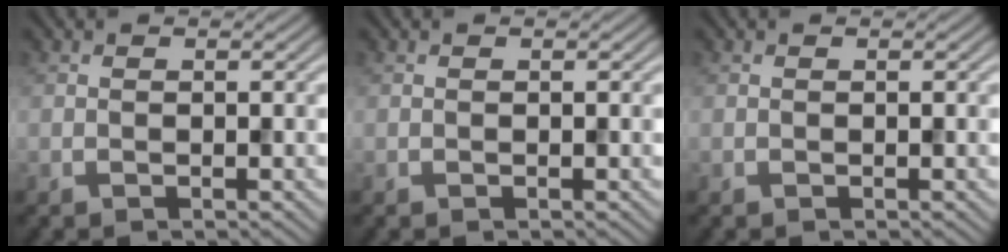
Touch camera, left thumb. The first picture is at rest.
{"total": 0.0}
{"total": 0.0}